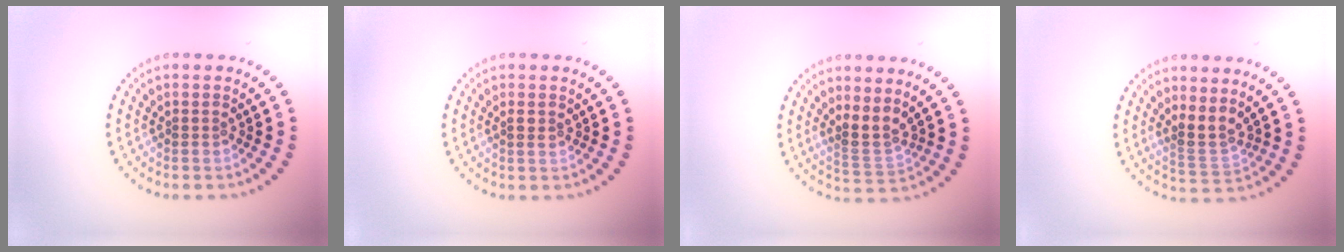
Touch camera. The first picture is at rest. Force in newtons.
{"total": 0.6, "press": 0.6, "slide": 0.3}
{"total": 2.6, "press": 2.0, "slide": 1.8}
{"total": 2.6, "press": 2.0, "slide": 1.8}